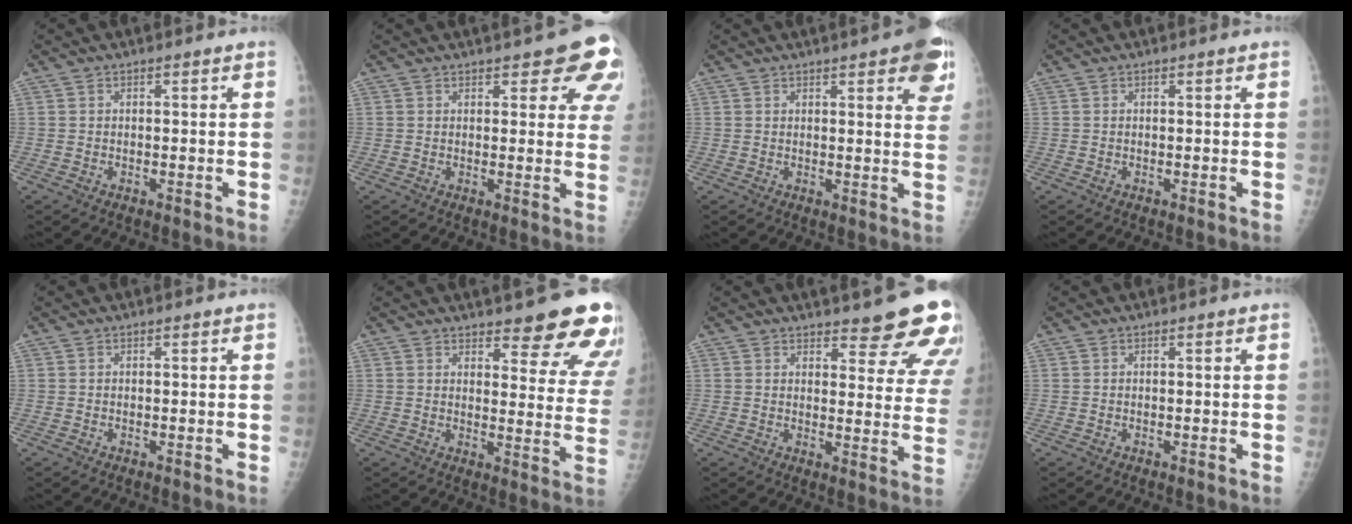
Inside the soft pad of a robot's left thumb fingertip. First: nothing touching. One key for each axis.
{"total": 10.4, "fx": 6.2, "fy": 4.0, "fz": 7.4, "tx": -0.048, "ty": -0.024, "tz": 0.063}
{"total": 10.7, "fx": 5.6, "fy": 3.0, "fz": 8.6, "tx": -0.073, "ty": -0.015, "tz": 0.060}
{"total": 0.0}
{"total": 0.0}
{"total": 15.0, "fx": 11.6, "fy": 4.4, "fz": 8.5, "tx": -0.063, "ty": -0.075, "tz": 0.128}
{"total": 12.7, "fx": 10.1, "fy": 3.7, "fz": 6.7, "tx": -0.039, "ty": -0.065, "tz": 0.110}
{"total": 0.0}